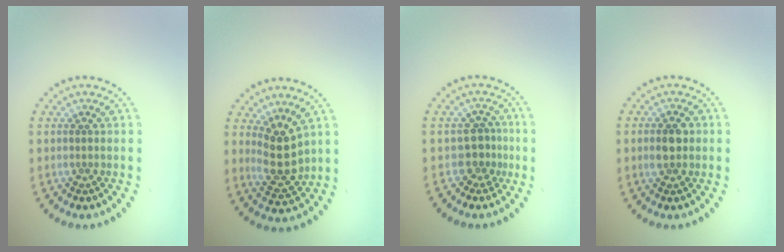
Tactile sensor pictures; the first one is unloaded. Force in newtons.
{"total": 3.7, "press": 3.3, "slide": 1.6}
{"total": 2.1, "press": 1.4, "slide": 1.6}
{"total": 2.5, "press": 2.5, "slide": 0.1}